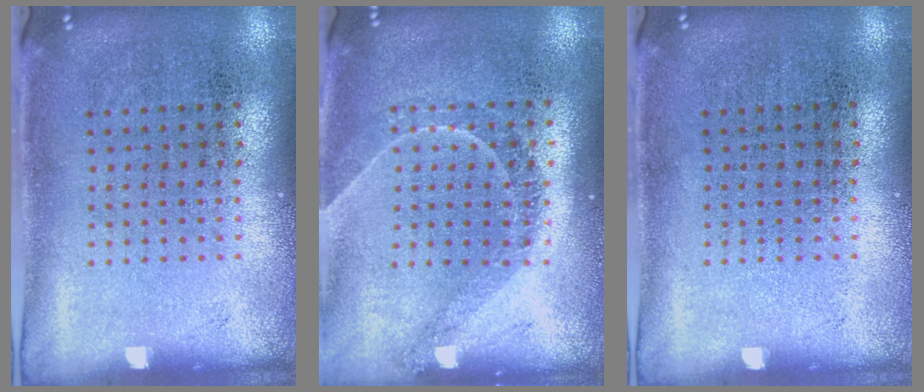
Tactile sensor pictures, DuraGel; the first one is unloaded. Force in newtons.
{"total": 1.2, "press": 1.1, "slide": 0.5}
{"total": 0.0}